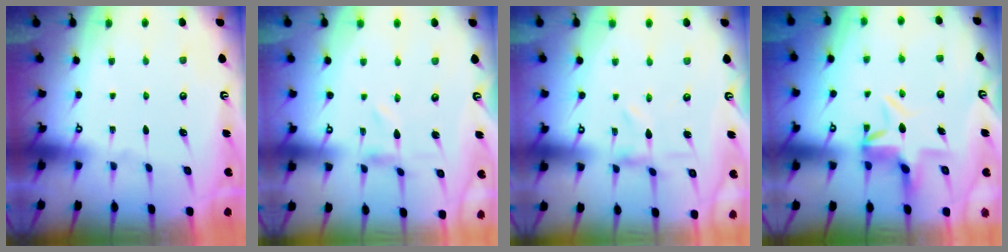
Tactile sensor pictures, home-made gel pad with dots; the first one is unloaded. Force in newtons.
{"total": 0.0}
{"total": 1.8, "press": 1.8, "slide": 0.3}
{"total": 5.9, "press": 5.9, "slide": 0.7}